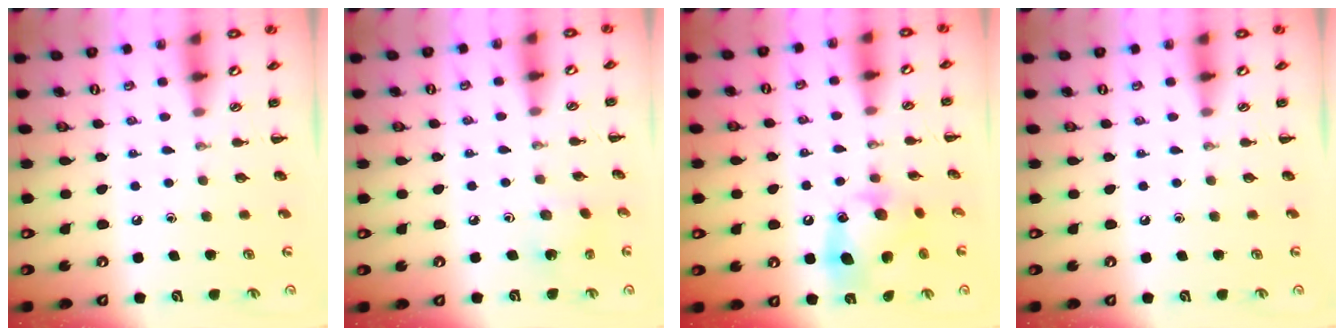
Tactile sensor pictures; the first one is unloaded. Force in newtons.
{"total": 1.8, "press": 1.7, "slide": 0.8}
{"total": 13.3, "press": 13.1, "slide": 1.9}
{"total": 0.0}